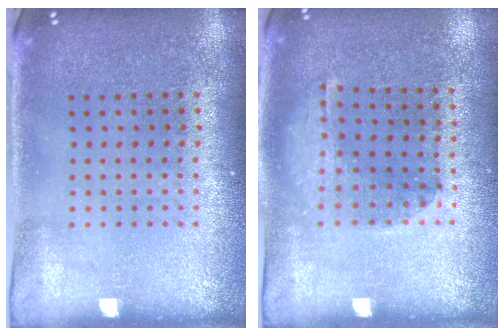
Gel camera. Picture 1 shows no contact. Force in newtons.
{"total": 1.1, "press": 1.0, "slide": 0.2}